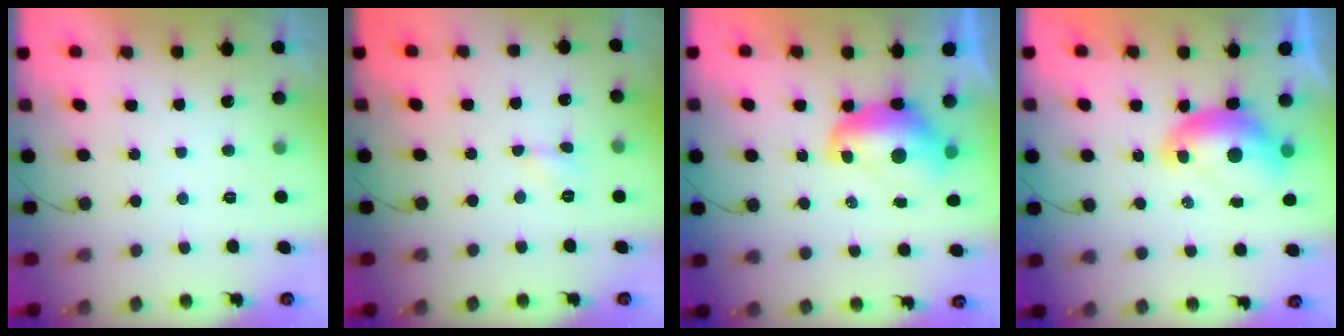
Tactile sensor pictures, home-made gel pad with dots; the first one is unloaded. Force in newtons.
{"total": 2.9, "press": 2.9, "slide": 0.3}
{"total": 8.7, "press": 8.6, "slide": 0.9}
{"total": 8.1, "press": 8.0, "slide": 0.9}